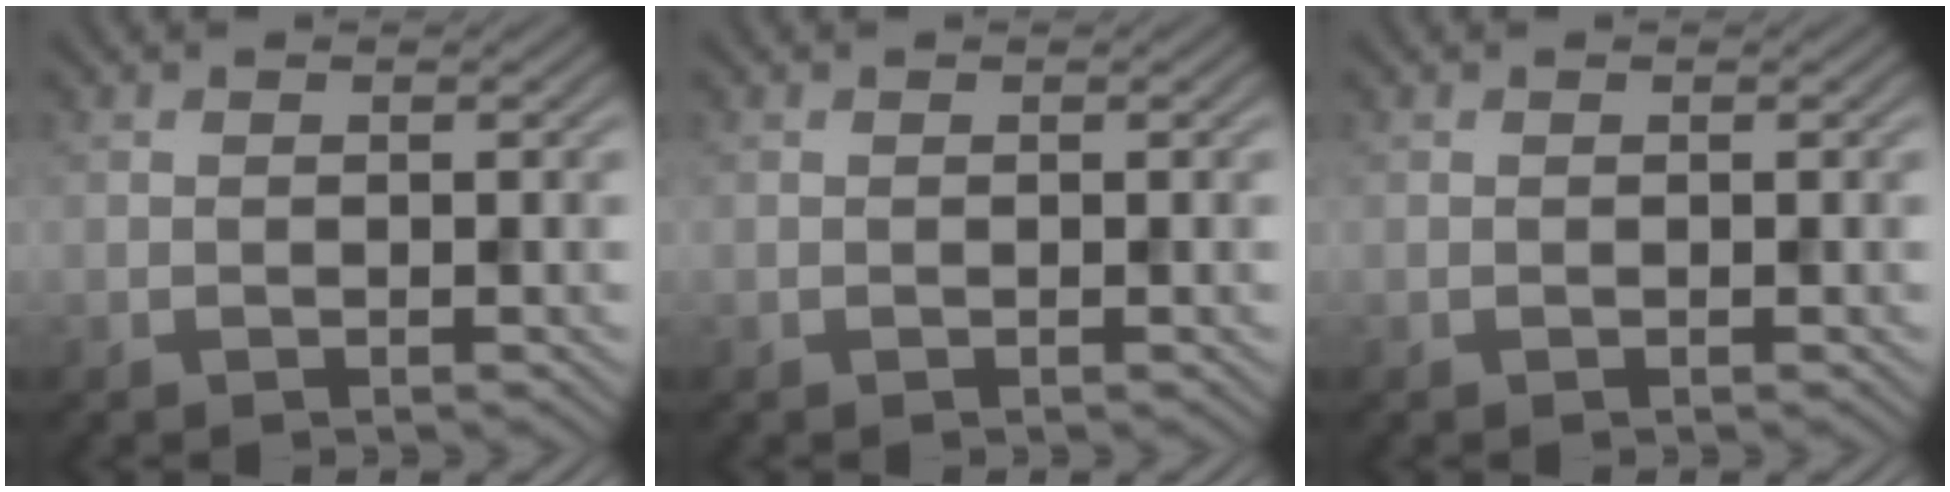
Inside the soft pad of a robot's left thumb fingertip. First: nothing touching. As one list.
[{"total": 0.0}, {"total": 0.0}]